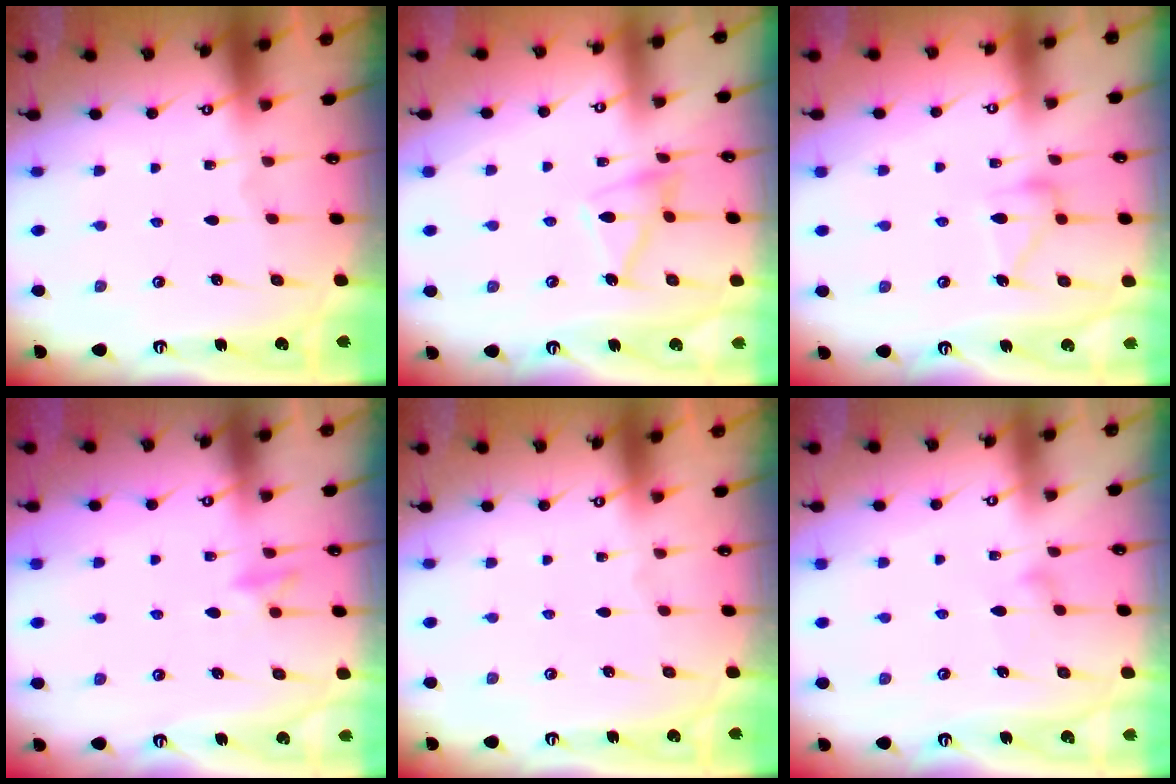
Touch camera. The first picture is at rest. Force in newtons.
{"total": 11.5, "press": 11.5, "slide": 0.9}
{"total": 12.4, "press": 12.4, "slide": 0.6}
{"total": 8.4, "press": 8.3, "slide": 1.7}
{"total": 0.0}
{"total": 7.0, "press": 7.0, "slide": 0.4}